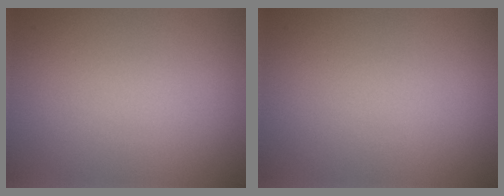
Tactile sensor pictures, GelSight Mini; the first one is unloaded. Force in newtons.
{"total": 0.0}